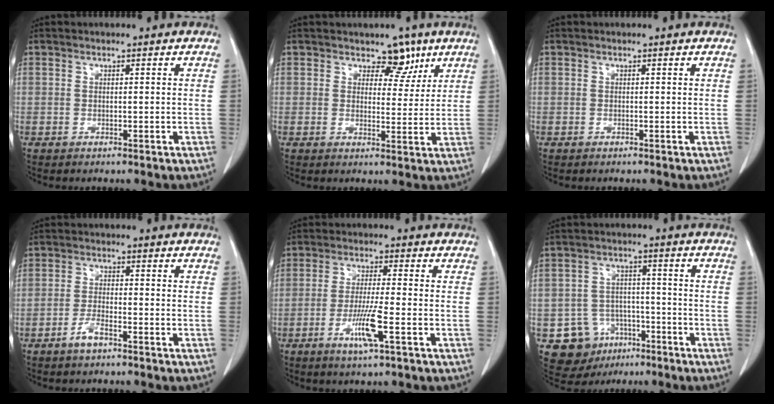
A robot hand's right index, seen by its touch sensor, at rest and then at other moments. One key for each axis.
{"total": 4.6, "fx": 3.1, "fy": 2.8, "fz": 1.9, "tx": -0.008, "ty": -0.003, "tz": 0.043}
{"total": 0.0}
{"total": 3.0, "fx": -2.1, "fy": 0.6, "fz": 2.0, "tx": -0.041, "ty": 0.001, "tz": -0.043}
{"total": 6.5, "fx": -2.7, "fy": -0.2, "fz": 5.9, "tx": -0.117, "ty": -0.013, "tz": -0.049}
{"total": 9.3, "fx": -4.6, "fy": 7.8, "fz": 1.9, "tx": -0.036, "ty": 0.017, "tz": -0.060}